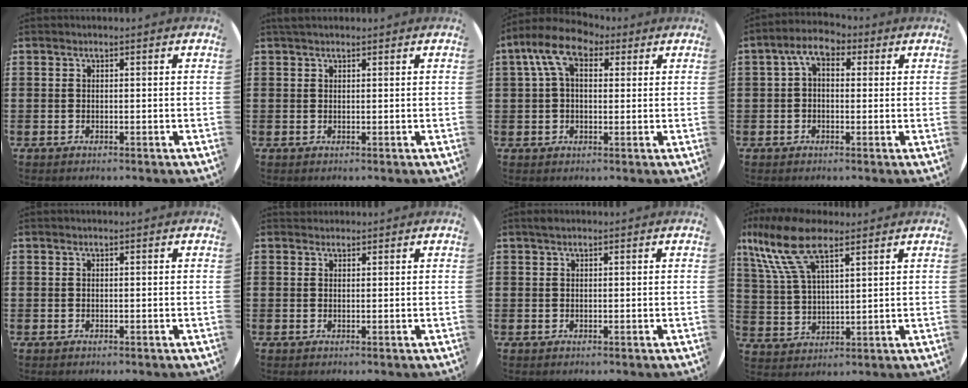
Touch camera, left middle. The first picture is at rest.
{"total": 0.9, "force": [0.8, 0.3, 0.2], "torque": [-0.004, 0.003, 0.015]}
{"total": 7.5, "force": [4.1, 4.1, 4.8], "torque": [-0.107, 0.011, 0.074]}
{"total": 4.8, "force": [2.0, 2.8, 3.3], "torque": [-0.064, 0.009, 0.032]}
{"total": 0.0}
{"total": 0.8, "force": [0.8, 0.2, -0.2], "torque": [0.010, 0.000, 0.013]}
{"total": 1.1, "force": [0.9, 0.6, 0.4], "torque": [-0.003, 0.003, 0.015]}
{"total": 11.3, "force": [7.7, 3.8, 7.3], "torque": [-0.168, -0.006, 0.141]}